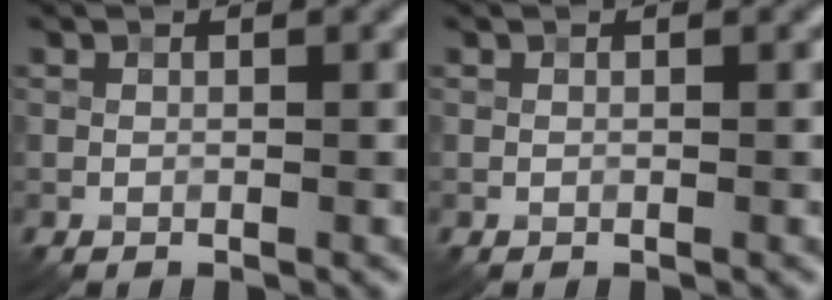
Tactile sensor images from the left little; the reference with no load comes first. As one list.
[{"total": 0.0}]